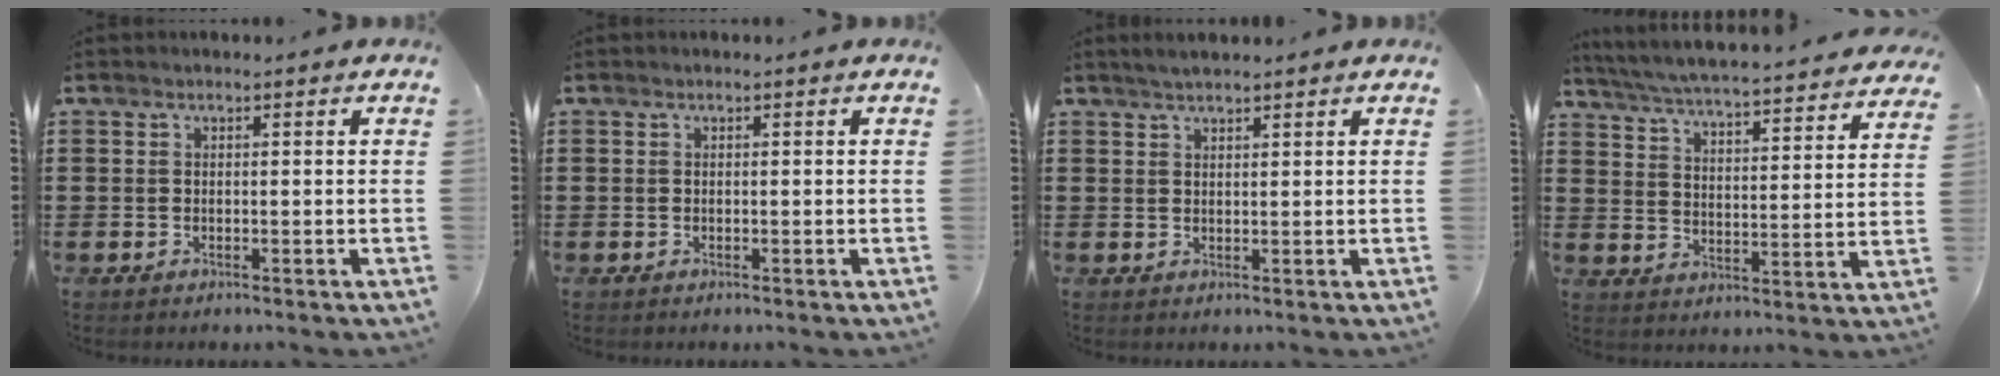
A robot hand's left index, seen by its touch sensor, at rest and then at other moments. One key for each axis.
{"total": 0.0}
{"total": 1.7, "fx": 1.6, "fy": 0.0, "fz": 0.7, "tx": -0.016, "ty": 0.002, "tz": 0.030}
{"total": 4.8, "fx": 4.6, "fy": -0.5, "fz": 1.5, "tx": -0.053, "ty": -0.039, "tz": 0.072}